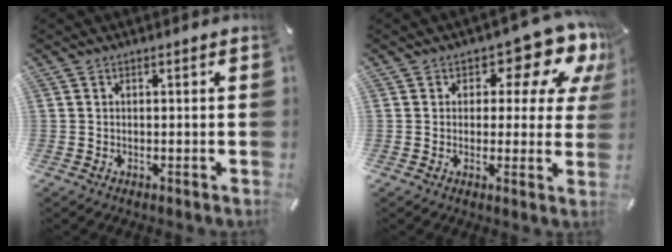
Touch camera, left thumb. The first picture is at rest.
{"total": 12.5, "force": [7.0, 6.6, 8.0], "torque": [-0.101, -0.048, 0.117]}